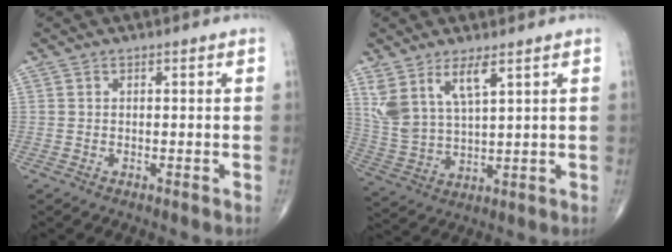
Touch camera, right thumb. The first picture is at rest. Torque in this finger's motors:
{"motor_torque": [0.09, 0.28, 1.08, 0.82, 0.20]}